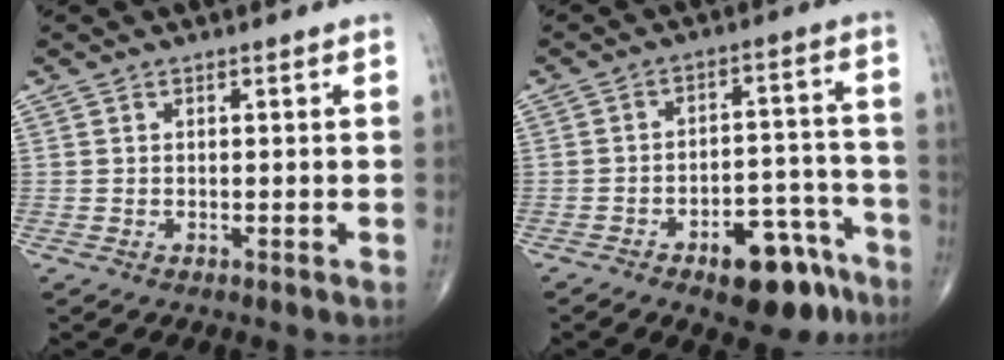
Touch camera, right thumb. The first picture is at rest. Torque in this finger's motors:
{"motor_torque": [1.80, 1.53, 0.83, -0.56, 0.01]}